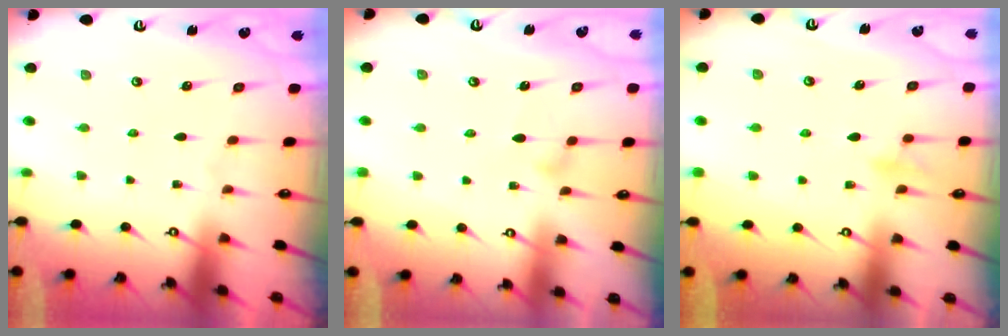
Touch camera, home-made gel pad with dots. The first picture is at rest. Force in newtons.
{"total": 7.0, "press": 7.0, "slide": 0.5}
{"total": 7.5, "press": 7.4, "slide": 0.6}